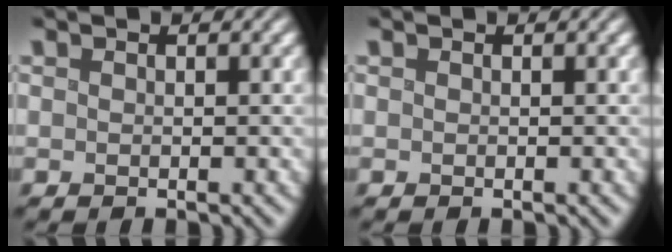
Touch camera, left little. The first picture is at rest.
{"total": 0.0}